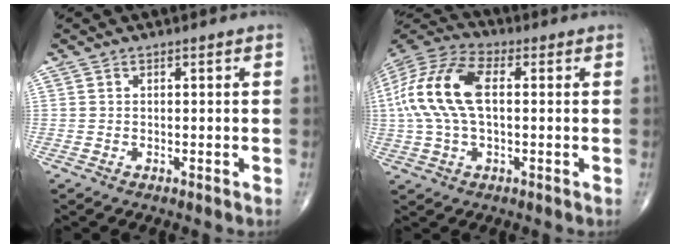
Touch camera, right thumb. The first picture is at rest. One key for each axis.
{"total": 15.7, "fx": 1.5, "fy": 8.2, "fz": 13.3, "tx": -0.291, "ty": 0.029, "tz": 0.022}